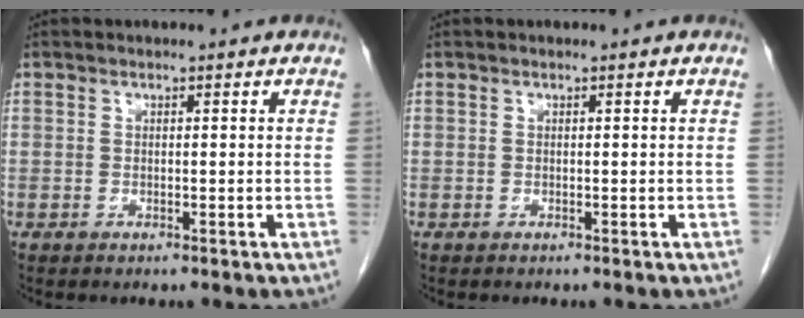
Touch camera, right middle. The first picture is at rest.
{"total": 0.0}